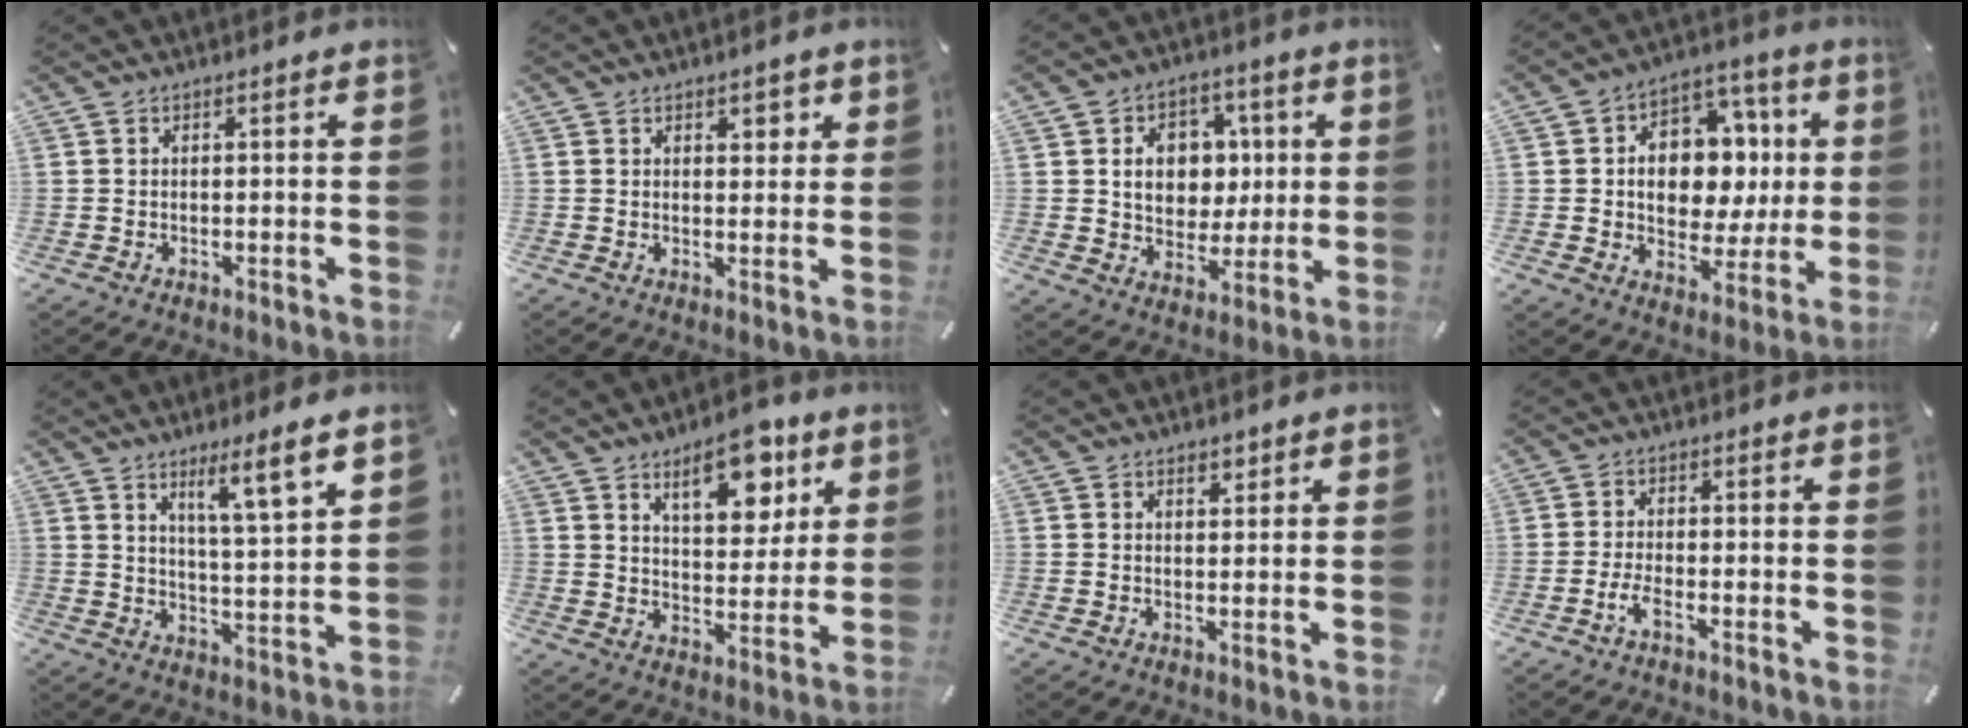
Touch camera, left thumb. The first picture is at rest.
{"total": 2.6, "force": [1.5, 1.9, 1.1], "torque": [0.000, -0.004, 0.018]}
{"total": 10.8, "force": [1.7, 9.5, 4.9], "torque": [-0.065, 0.001, 0.035]}
{"total": 13.0, "force": [0.7, 10.9, 7.1], "torque": [-0.095, -0.007, 0.022]}
{"total": 9.3, "force": [6.7, 0.8, 6.4], "torque": [-0.093, -0.047, 0.107]}
{"total": 13.3, "force": [8.2, 6.7, 8.1], "torque": [-0.100, -0.037, 0.137]}
{"total": 1.8, "force": [1.3, 1.2, 0.5], "torque": [-0.002, -0.001, 0.022]}
{"total": 3.3, "force": [-1.8, 0.7, 2.7], "torque": [-0.058, -0.002, -0.035]}